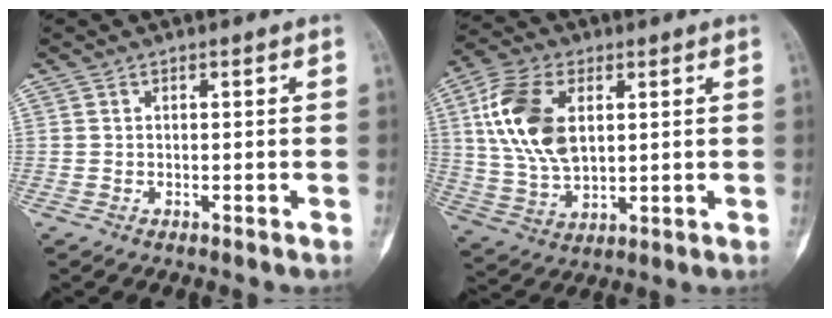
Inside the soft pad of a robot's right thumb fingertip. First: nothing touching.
{"total": 15.0, "force": [3.8, 8.8, 11.5], "torque": [-0.226, -0.004, 0.077]}